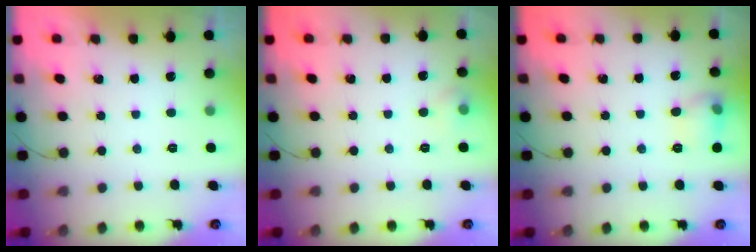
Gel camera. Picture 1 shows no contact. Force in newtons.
{"total": 4.6, "press": 4.3, "slide": 1.7}
{"total": 7.3, "press": 7.2, "slide": 1.0}